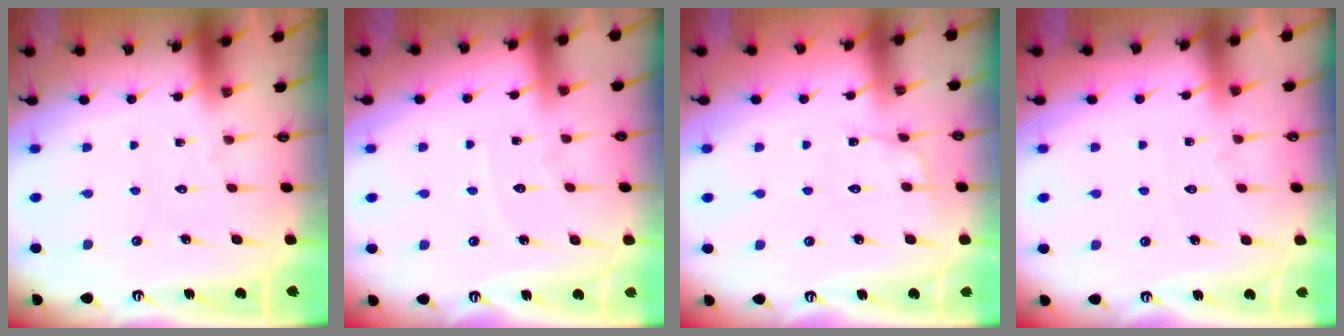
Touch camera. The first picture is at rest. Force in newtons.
{"total": 3.9, "press": 3.8, "slide": 0.5}
{"total": 2.7, "press": 2.7, "slide": 0.3}
{"total": 2.2, "press": 2.2, "slide": 0.4}